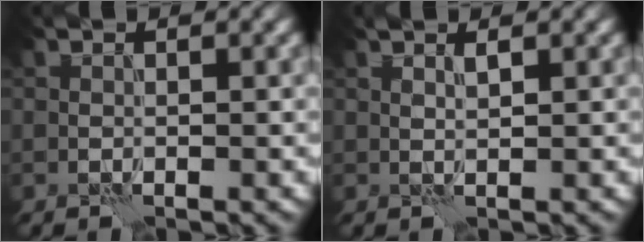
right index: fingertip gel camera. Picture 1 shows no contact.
{"total": 1.0, "force": [0.6, 0.2, 0.7], "torque": [-0.013, -0.003, 0.013]}